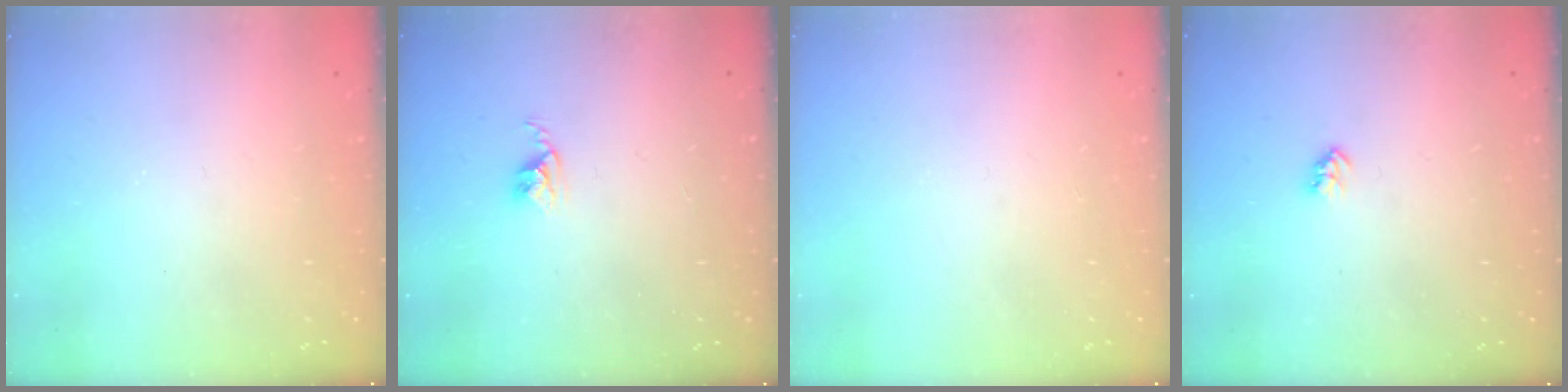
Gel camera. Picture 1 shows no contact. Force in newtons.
{"total": 2.8, "press": 2.7, "slide": 0.4}
{"total": 0.0}
{"total": 2.6, "press": 2.6, "slide": 0.4}